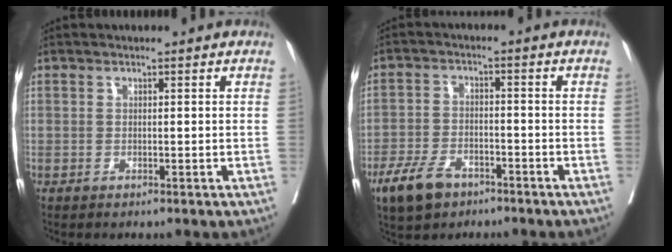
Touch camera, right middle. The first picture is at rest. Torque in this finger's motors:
{"motor_torque": [0.96, -0.85, 0.40, 0.11]}